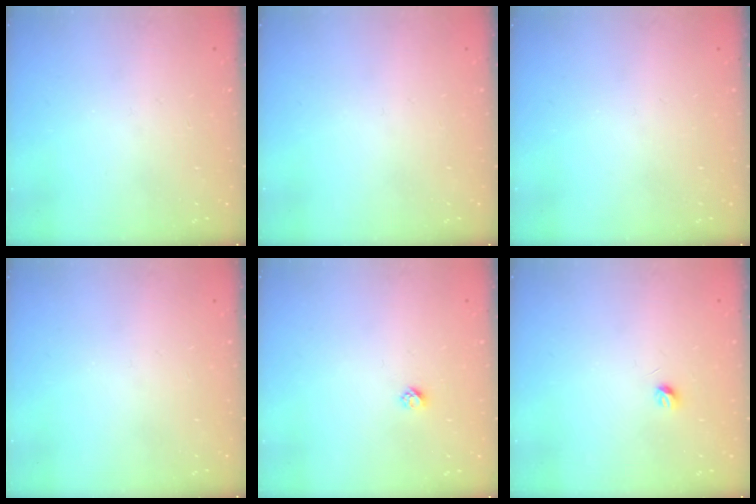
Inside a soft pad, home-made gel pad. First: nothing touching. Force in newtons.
{"total": 0.0}
{"total": 0.0}
{"total": 0.0}
{"total": 2.4, "press": 2.4, "slide": 0.2}
{"total": 3.3, "press": 3.2, "slide": 0.6}